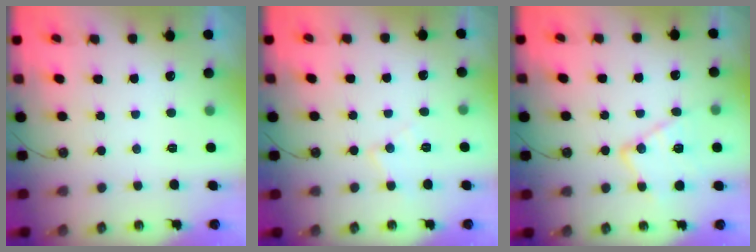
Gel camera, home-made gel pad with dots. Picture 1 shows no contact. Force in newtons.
{"total": 6.6, "press": 6.6, "slide": 0.4}
{"total": 13.5, "press": 13.5, "slide": 0.6}